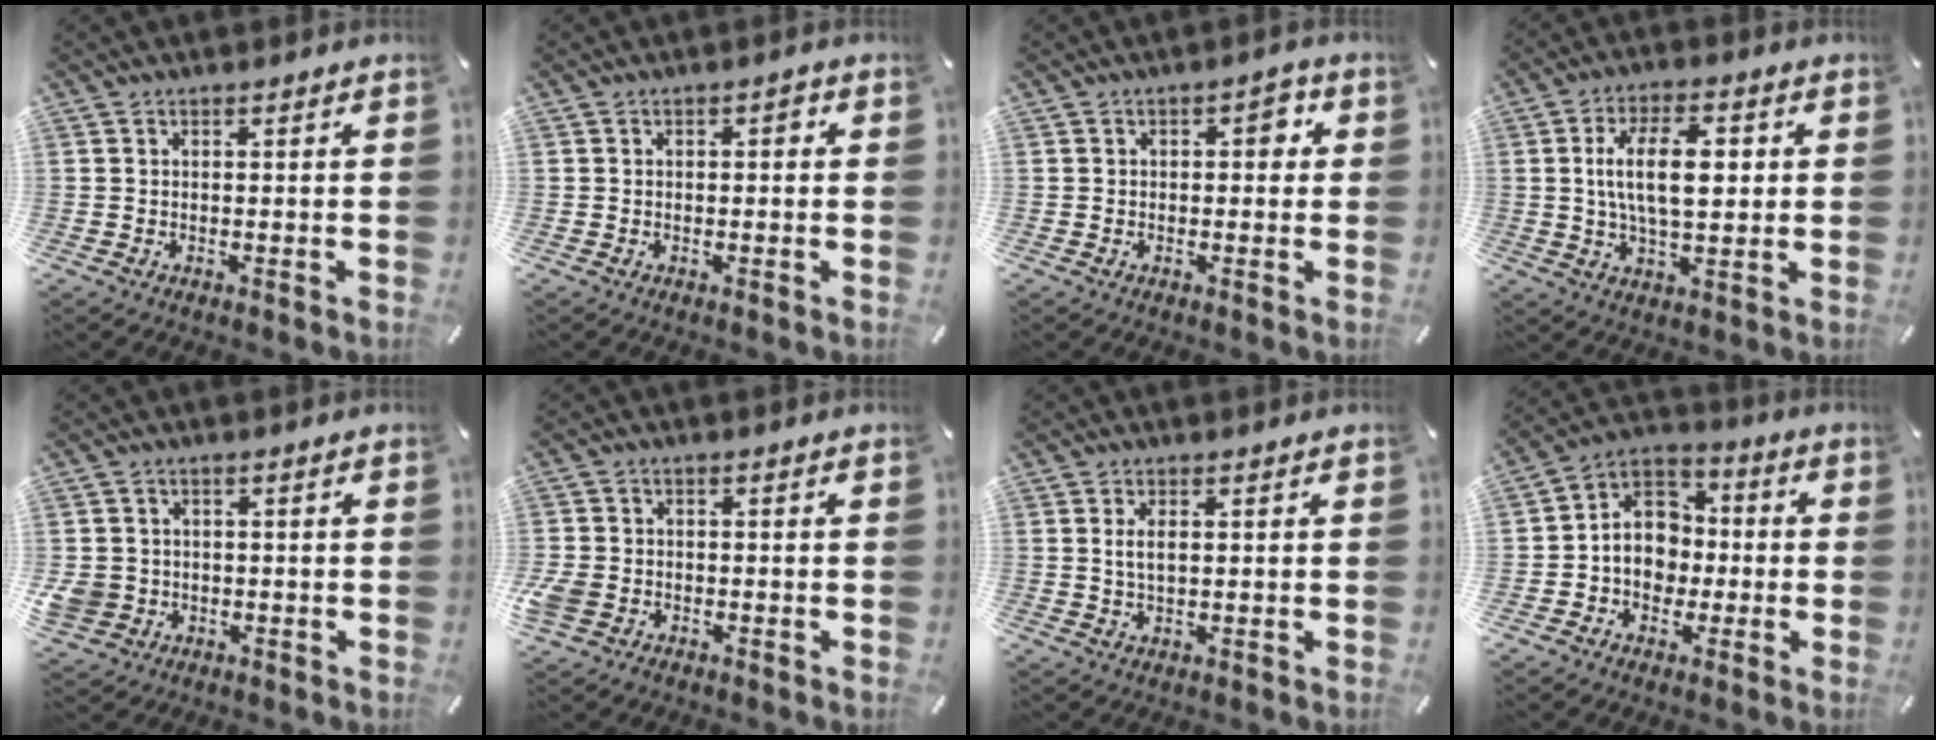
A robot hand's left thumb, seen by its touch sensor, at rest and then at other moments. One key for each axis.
{"total": 1.5, "fx": 0.0, "fy": 0.9, "fz": 1.2, "tx": -0.017, "ty": 0.005, "tz": -0.004}
{"total": 3.5, "fx": 0.3, "fy": 2.1, "fz": 2.7, "tx": -0.023, "ty": 0.001, "tz": -0.006}
{"total": 12.6, "fx": 1.9, "fy": 6.1, "fz": 10.9, "tx": -0.208, "ty": -0.001, "tz": 0.023}
{"total": 5.0, "fx": -0.8, "fy": 4.7, "fz": 1.3, "tx": -0.033, "ty": 0.004, "tz": -0.015}
{"total": 4.1, "fx": -1.5, "fy": 3.4, "fz": 1.8, "tx": -0.042, "ty": 0.004, "tz": -0.029}
{"total": 2.9, "fx": 0.6, "fy": 1.3, "fz": 2.6, "tx": -0.060, "ty": 0.001, "tz": 0.006}
{"total": 10.4, "fx": -2.0, "fy": 9.3, "fz": 4.1, "tx": -0.085, "ty": 0.016, "tz": -0.037}